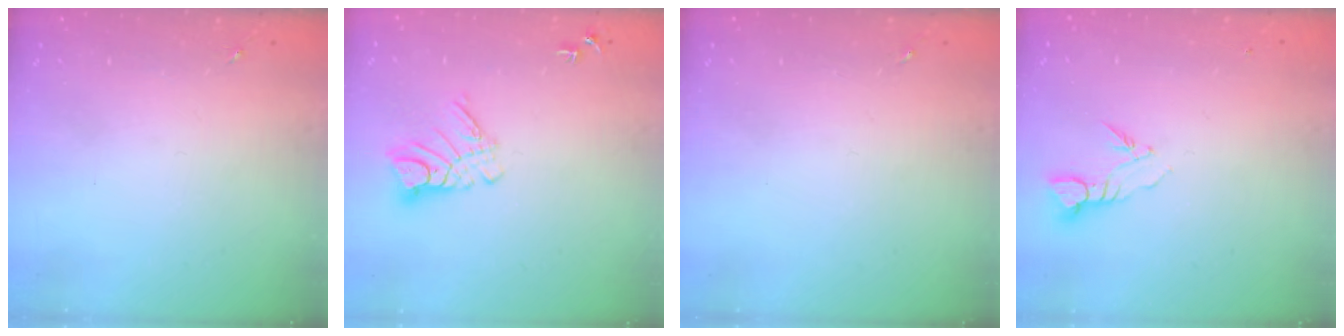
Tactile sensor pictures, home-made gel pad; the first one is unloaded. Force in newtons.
{"total": 9.5, "press": 9.5, "slide": 0.9}
{"total": 0.0}
{"total": 3.8, "press": 3.8, "slide": 0.2}